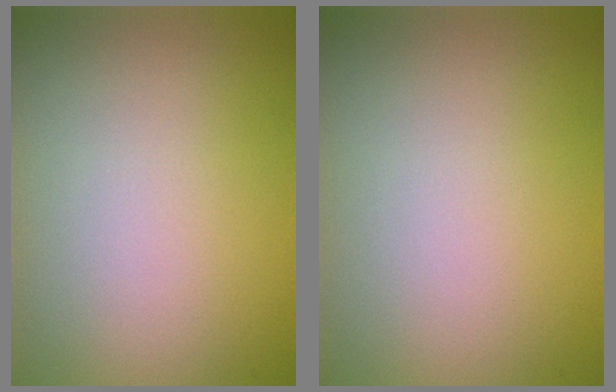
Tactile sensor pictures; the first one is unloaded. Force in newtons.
{"total": 0.0}